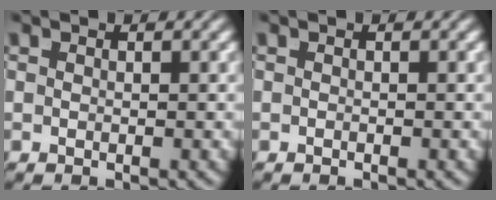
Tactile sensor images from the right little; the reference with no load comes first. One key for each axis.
{"total": 0.0}